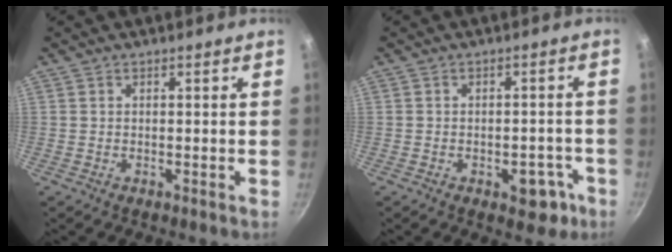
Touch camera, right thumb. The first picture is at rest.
{"total": 2.3, "force": [-1.2, 1.4, 1.4], "torque": [-0.008, 0.014, -0.007]}